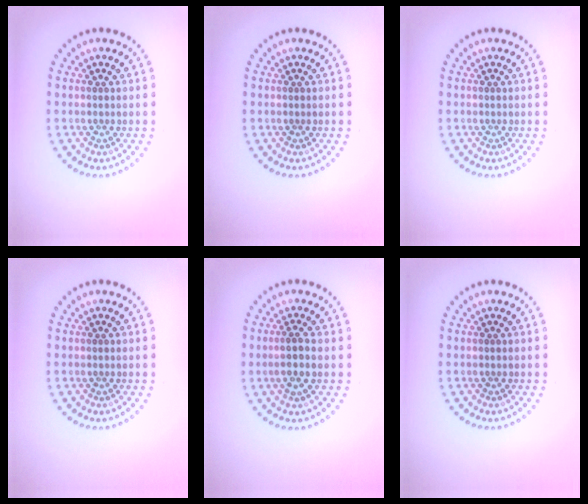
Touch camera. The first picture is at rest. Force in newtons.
{"total": 0.0}
{"total": 0.0}
{"total": 0.0}
{"total": 2.1, "press": 2.0, "slide": 0.8}
{"total": 0.0}